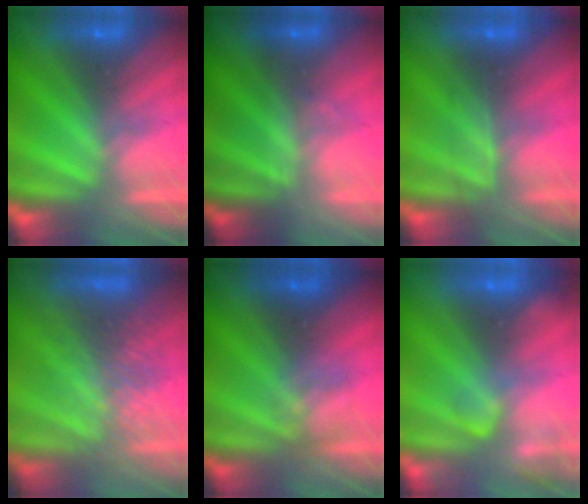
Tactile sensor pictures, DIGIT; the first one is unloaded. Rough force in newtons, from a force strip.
{"total": 1.8}
{"total": 2.5}
{"total": 3.5}
{"total": 2.4}
{"total": 2.4}